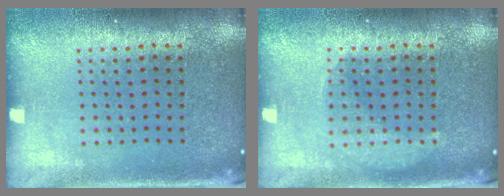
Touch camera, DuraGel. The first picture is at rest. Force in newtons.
{"total": 1.7, "press": 1.7, "slide": 0.4}